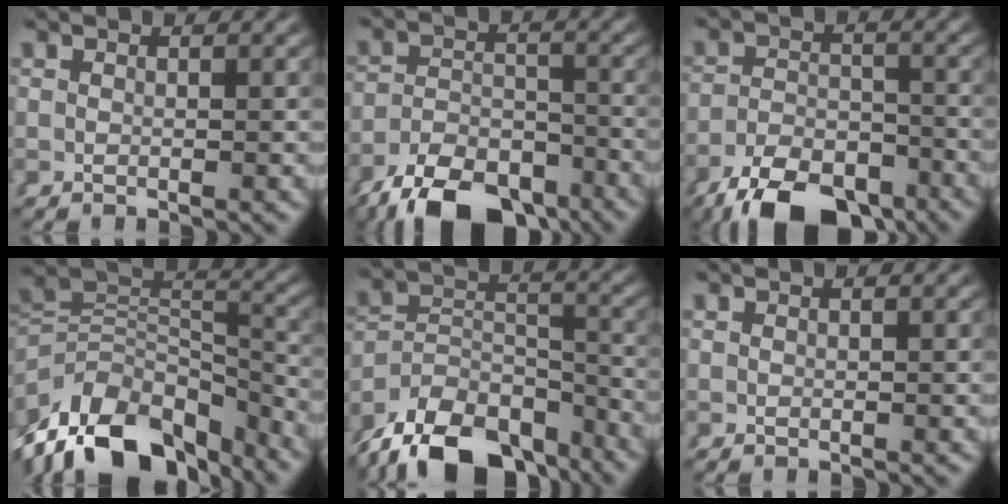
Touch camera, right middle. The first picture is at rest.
{"total": 9.5, "force": [-7.2, 4.6, 4.3], "torque": [-0.053, -0.023, -0.113]}
{"total": 8.1, "force": [-6.3, 3.5, 3.8], "torque": [-0.037, -0.016, -0.100]}
{"total": 13.9, "force": [-6.9, 9.1, 8.0], "torque": [-0.157, -0.049, -0.092]}
{"total": 12.3, "force": [-8.1, 7.2, 5.9], "torque": [-0.104, -0.043, -0.115]}
{"total": 0.0}